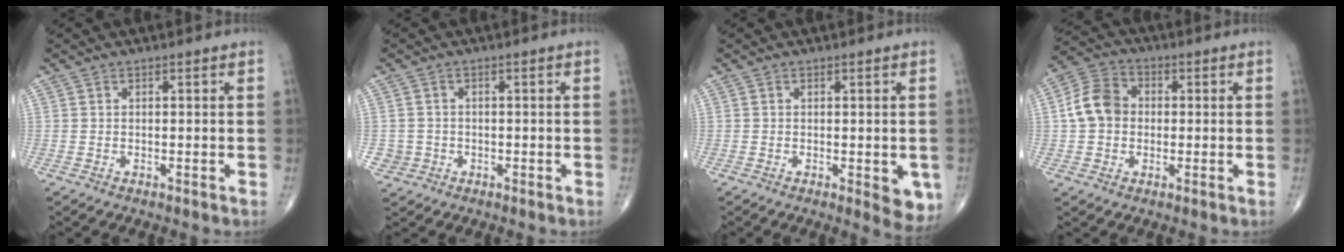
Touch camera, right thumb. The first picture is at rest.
{"total": 2.5, "force": [-0.6, 2.4, -0.1], "torque": [0.016, 0.009, -0.011]}
{"total": 5.0, "force": [-1.3, 1.9, 4.4], "torque": [-0.035, -0.008, -0.013]}
{"total": 8.2, "force": [0.1, 6.7, 4.8], "torque": [-0.079, 0.024, -0.009]}